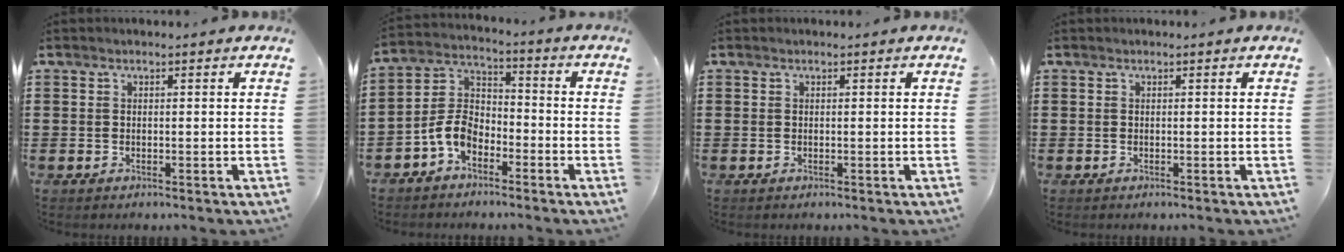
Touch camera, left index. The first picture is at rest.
{"total": 6.8, "force": [-4.1, 3.9, 3.7], "torque": [-0.104, 0.004, -0.089]}
{"total": 0.0}
{"total": 0.0}